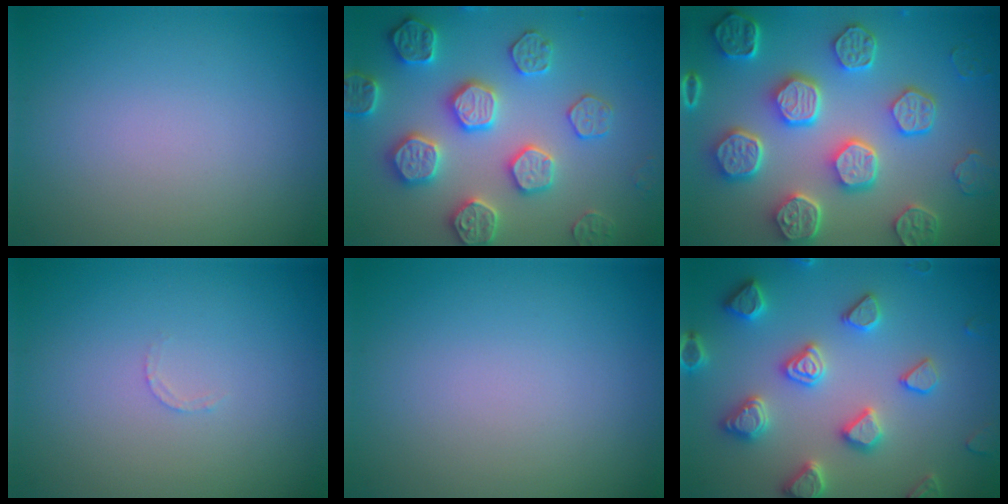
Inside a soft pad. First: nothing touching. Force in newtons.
{"total": 5.4, "press": 5.3, "slide": 1.2}
{"total": 8.3, "press": 6.5, "slide": 5.2}
{"total": 0.7, "press": 0.6, "slide": 0.3}
{"total": 0.0}
{"total": 4.5, "press": 4.5, "slide": 0.6}